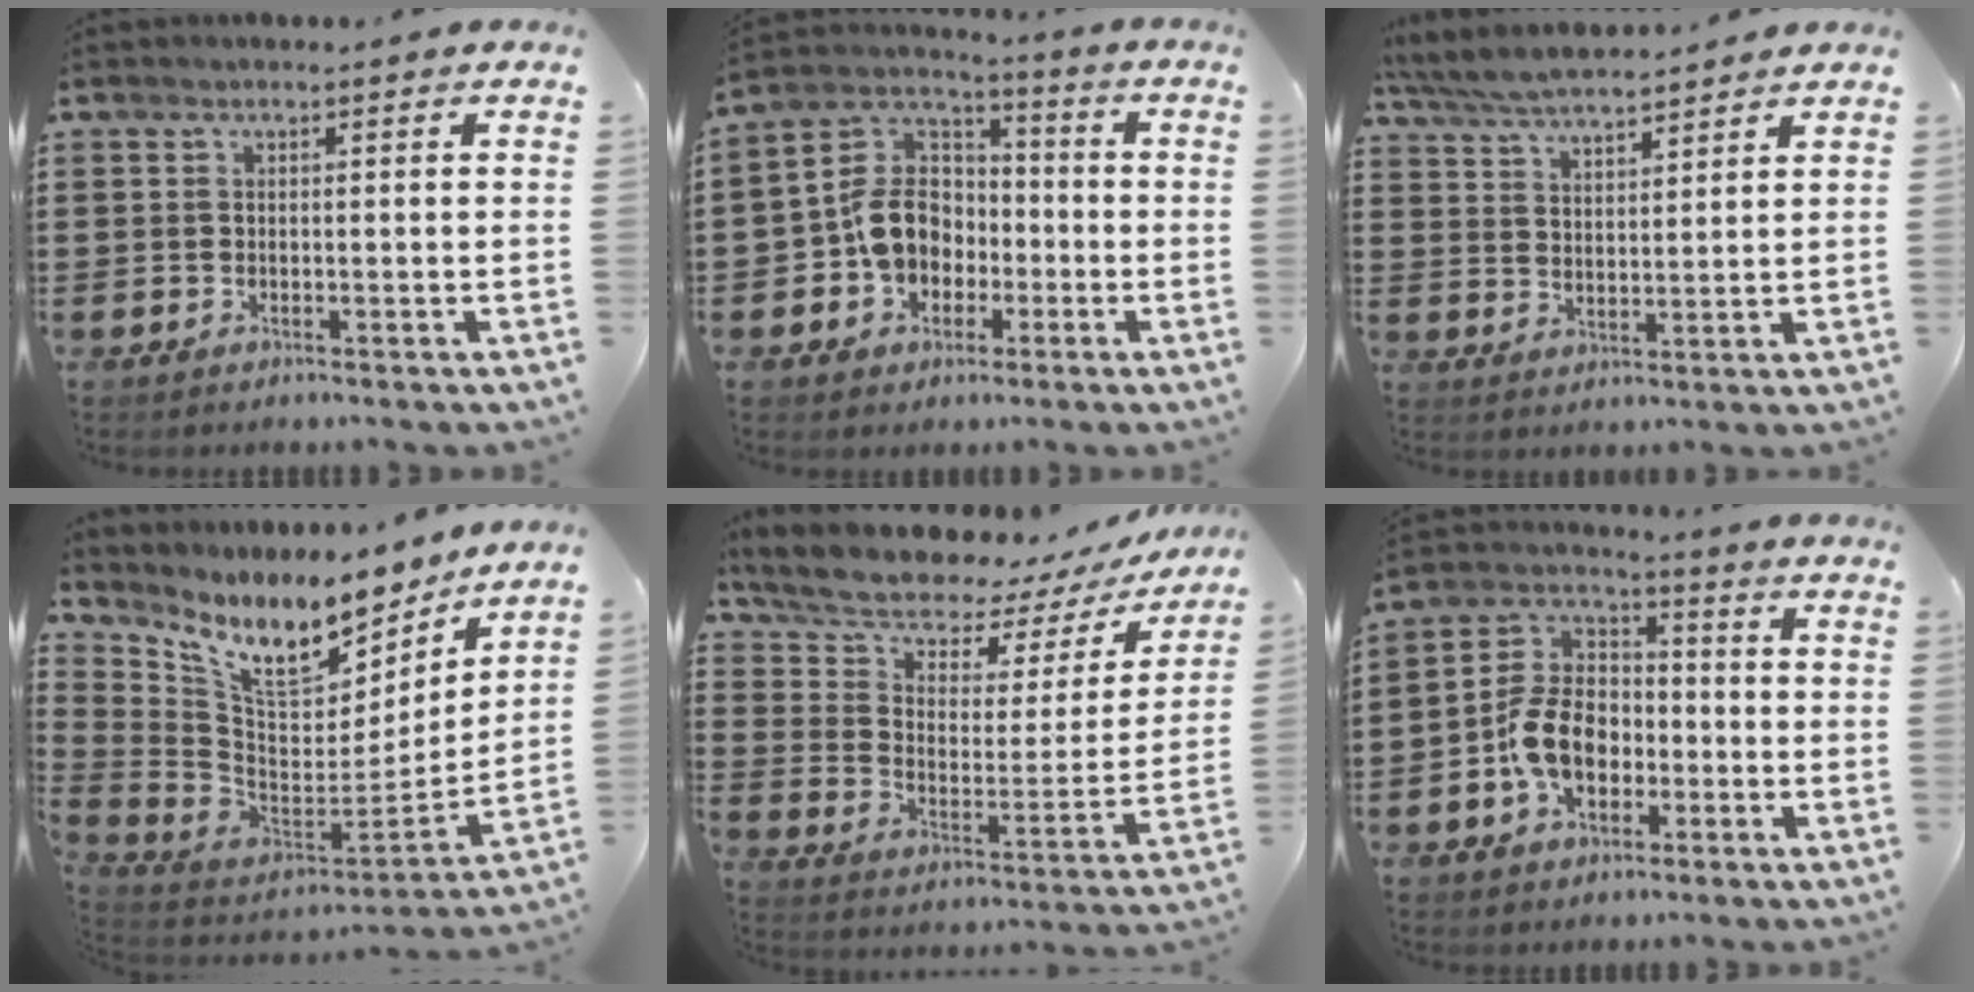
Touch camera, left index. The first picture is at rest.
{"total": 10.1, "force": [-2.1, 8.1, 5.7], "torque": [-0.148, 0.022, -0.044]}
{"total": 5.5, "force": [5.3, 0.5, 1.6], "torque": [-0.051, -0.019, 0.095]}
{"total": 11.7, "force": [8.2, 4.1, 7.3], "torque": [-0.163, -0.055, 0.142]}
{"total": 8.3, "force": [7.2, 2.8, 3.1], "torque": [-0.094, -0.051, 0.123]}
{"total": 9.5, "force": [-2.8, 6.7, 6.1], "torque": [-0.160, 0.014, -0.061]}